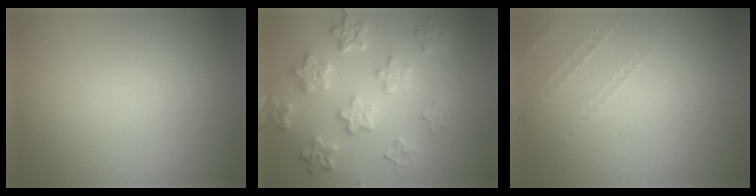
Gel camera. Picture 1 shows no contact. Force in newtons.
{"total": 5.8, "press": 4.4, "slide": 3.8}
{"total": 0.9, "press": 0.1, "slide": 0.9}